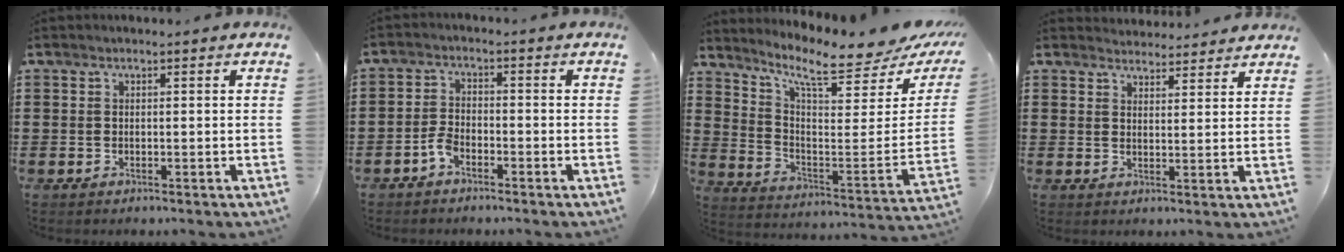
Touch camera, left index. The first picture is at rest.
{"total": 2.9, "force": [-1.9, 1.2, 1.8], "torque": [-0.049, 0.000, -0.041]}
{"total": 8.3, "force": [6.8, 0.9, 4.6], "torque": [-0.099, -0.063, 0.106]}
{"total": 3.2, "force": [3.2, 0.3, -0.1], "torque": [0.000, -0.015, 0.058]}